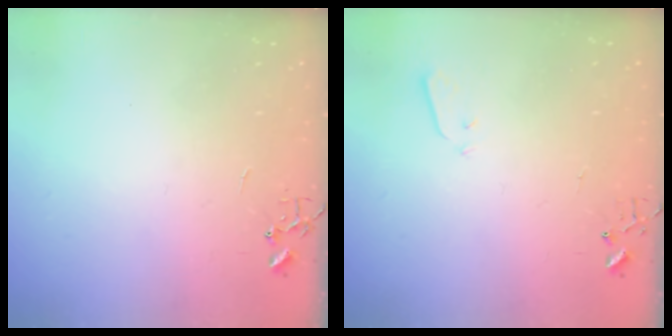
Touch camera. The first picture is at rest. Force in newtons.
{"total": 3.2, "press": 3.1, "slide": 0.8}